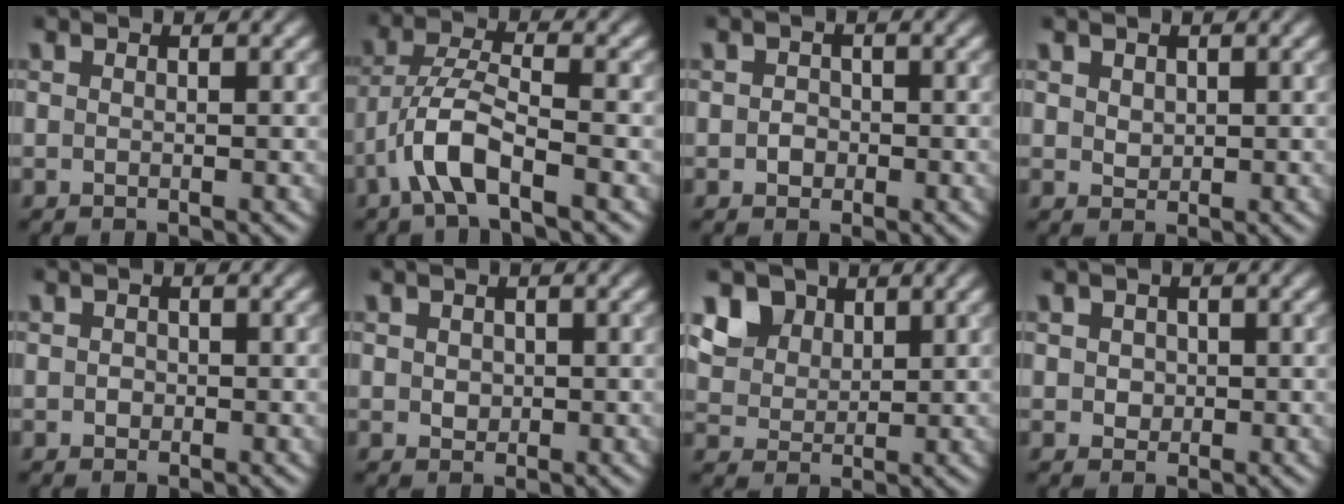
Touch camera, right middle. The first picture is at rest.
{"total": 5.1, "force": [-2.7, 1.5, 4.1], "torque": [-0.083, 0.007, -0.058]}
{"total": 1.3, "force": [-0.3, 1.1, 0.4], "torque": [-0.001, -0.001, -0.008]}
{"total": 1.0, "force": [0.5, 0.8, 0.3], "torque": [-0.006, -0.002, 0.013]}
{"total": 0.8, "force": [-0.1, 0.7, 0.3], "torque": [-0.003, -0.003, -0.003]}
{"total": 1.1, "force": [0.2, 1.0, 0.5], "torque": [-0.010, -0.003, 0.004]}
{"total": 6.0, "force": [3.3, 4.4, 2.4], "torque": [-0.068, -0.003, 0.067]}
{"total": 1.3, "force": [0.2, 1.2, 0.5], "torque": [-0.006, 0.002, 0.004]}